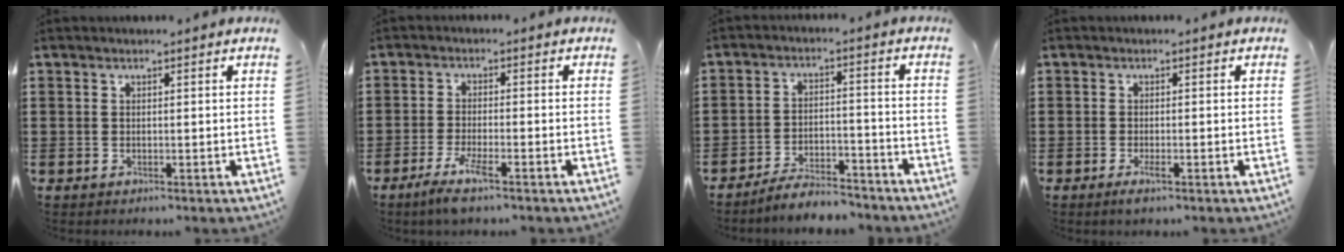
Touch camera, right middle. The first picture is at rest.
{"total": 4.2, "force": [-2.6, 0.4, 3.3], "torque": [-0.075, -0.011, -0.049]}
{"total": 5.7, "force": [-5.5, 0.6, 1.0], "torque": [-0.022, 0.007, -0.110]}
{"total": 1.6, "force": [-0.7, 0.2, 1.5], "torque": [-0.032, -0.007, -0.013]}